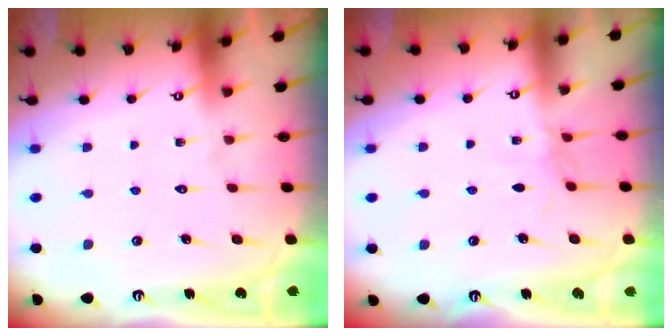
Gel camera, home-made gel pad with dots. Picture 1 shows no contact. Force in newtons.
{"total": 2.3, "press": 2.3, "slide": 0.5}